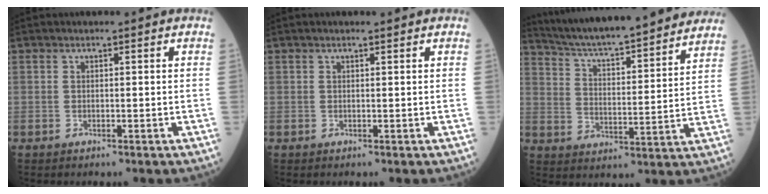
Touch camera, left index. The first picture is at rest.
{"total": 0.7, "force": [0.5, 0.1, 0.4], "torque": [-0.012, 0.003, 0.007]}
{"total": 24.0, "force": [21.7, 2.1, 10.2], "torque": [-0.164, -0.004, 0.304]}